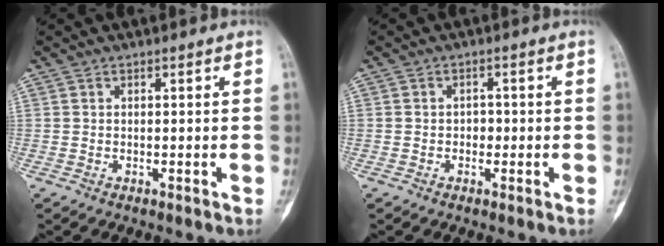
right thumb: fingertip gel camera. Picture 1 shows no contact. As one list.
[{"total": 1.9, "force": [-0.4, 1.7, 0.8], "torque": [0.008, 0.007, -0.010]}]